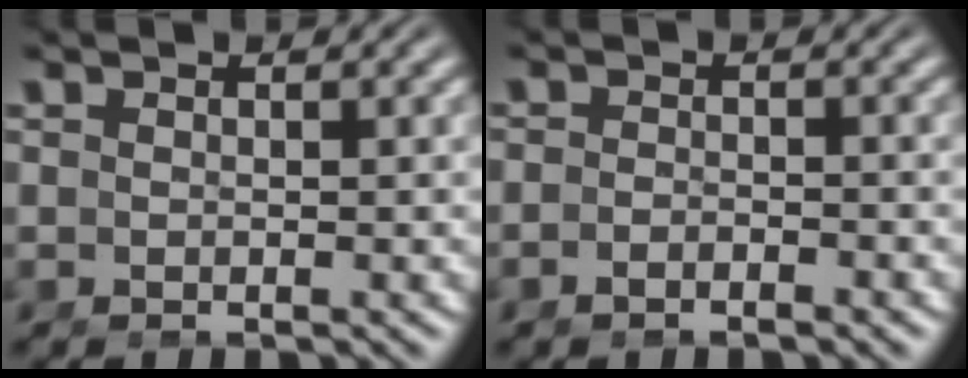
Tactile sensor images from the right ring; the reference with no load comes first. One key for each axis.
{"total": 1.5, "fx": -1.5, "fy": 0.3, "fz": 0.3, "tx": -0.011, "ty": -0.003, "tz": -0.027}